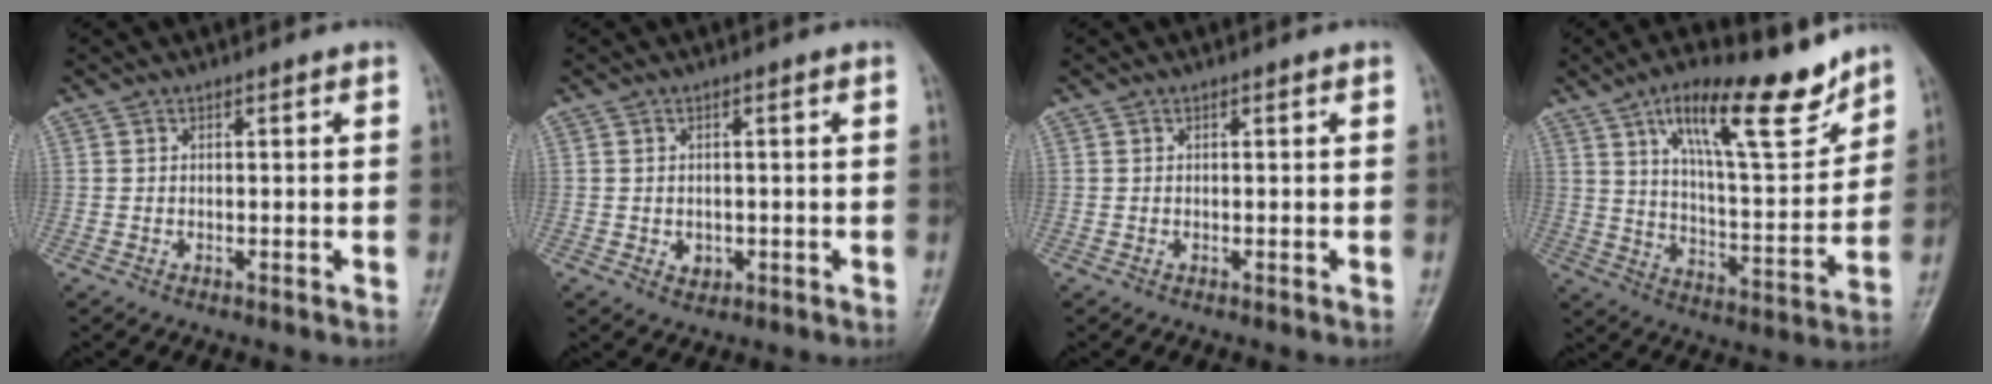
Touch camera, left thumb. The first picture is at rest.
{"total": 2.2, "force": [-0.5, 1.8, 1.1], "torque": [-0.008, 0.001, -0.002]}
{"total": 0.0}
{"total": 18.2, "force": [11.7, 5.5, 12.8], "torque": [-0.171, -0.065, 0.198]}